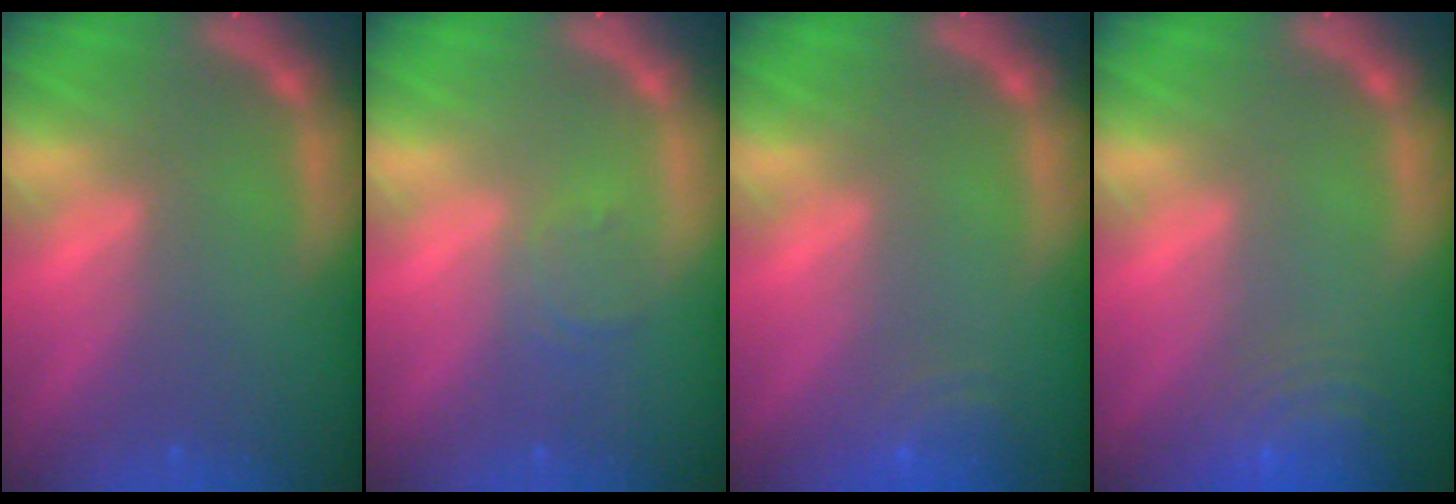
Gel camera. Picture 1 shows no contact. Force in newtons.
{"total": 1.9}
{"total": 3.5}
{"total": 7.5}